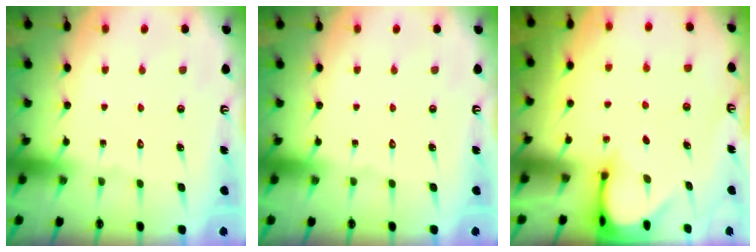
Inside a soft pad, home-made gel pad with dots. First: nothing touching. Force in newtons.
{"total": 0.0}
{"total": 3.2, "press": 3.2, "slide": 0.3}